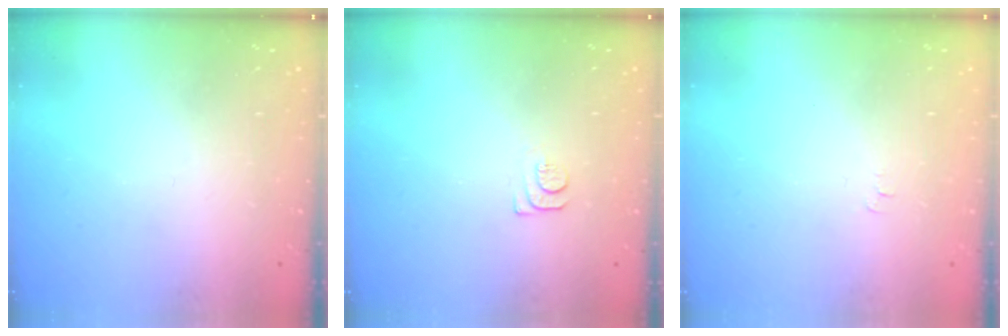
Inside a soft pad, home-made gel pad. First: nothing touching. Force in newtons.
{"total": 4.3, "press": 4.3, "slide": 0.7}
{"total": 4.3, "press": 4.2, "slide": 0.6}